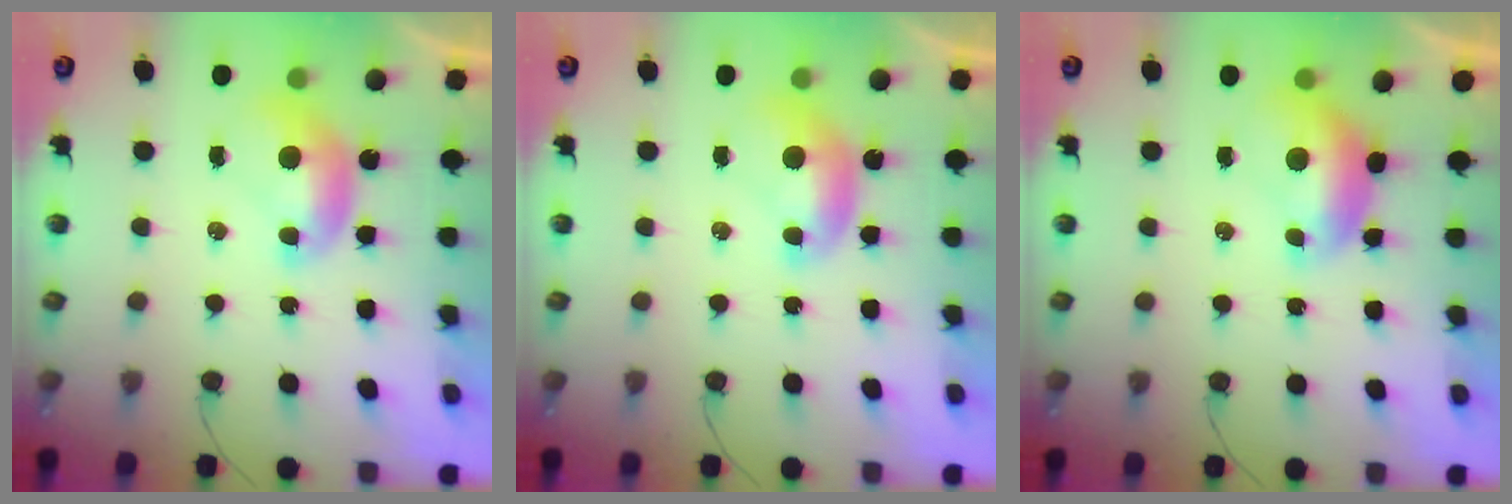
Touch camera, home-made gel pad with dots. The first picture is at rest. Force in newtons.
{"total": 0.0}
{"total": 0.6, "press": 0.5, "slide": 0.4}